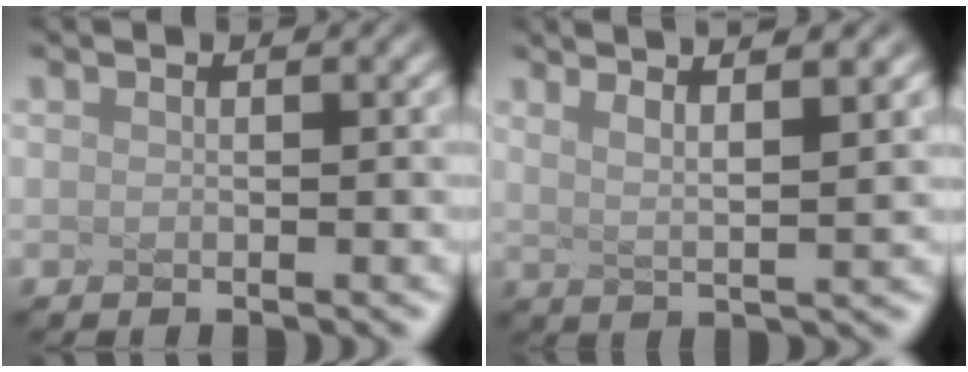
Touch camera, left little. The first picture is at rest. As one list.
[{"total": 3.9, "force": [2.6, 0.0, 2.9], "torque": [-0.071, 0.019, 0.051]}]